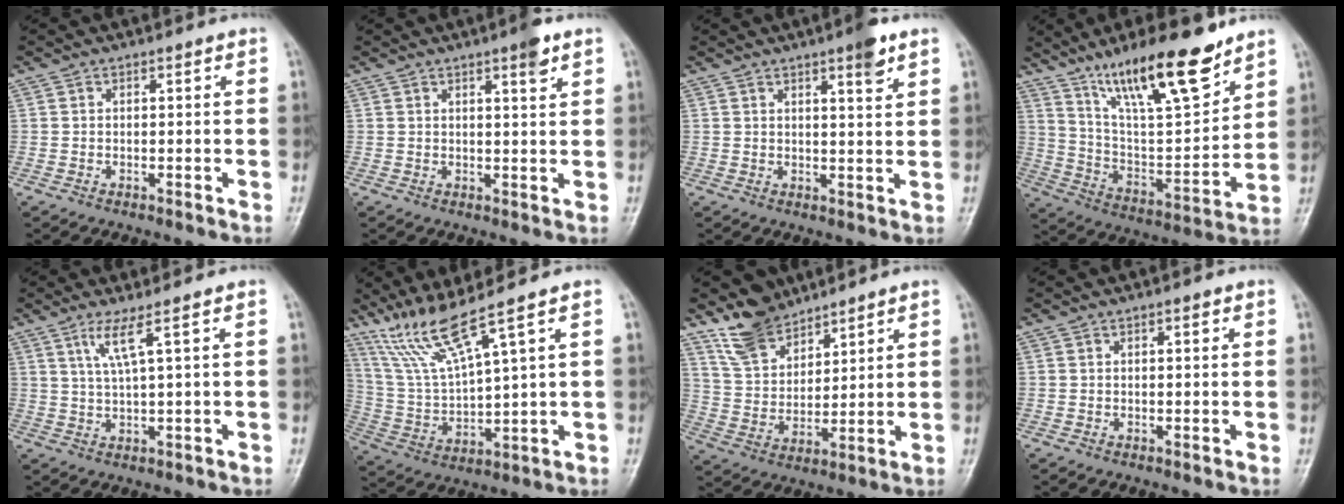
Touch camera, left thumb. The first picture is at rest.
{"total": 3.7, "force": [2.3, 0.5, 2.8], "torque": [-0.038, -0.012, 0.033]}
{"total": 5.0, "force": [3.1, 0.8, 3.8], "torque": [-0.048, -0.018, 0.043]}
{"total": 21.0, "force": [14.3, 5.2, 14.4], "torque": [-0.211, -0.069, 0.254]}
{"total": 4.3, "force": [2.1, -0.6, 3.7], "torque": [-0.089, -0.014, 0.053]}
{"total": 10.9, "force": [7.9, -0.4, 7.5], "torque": [-0.155, -0.044, 0.172]}
{"total": 9.3, "force": [7.8, 4.2, 2.6], "torque": [-0.037, -0.045, 0.166]}
{"total": 0.9, "force": [0.4, 0.3, 0.8], "torque": [-0.011, 0.001, 0.005]}